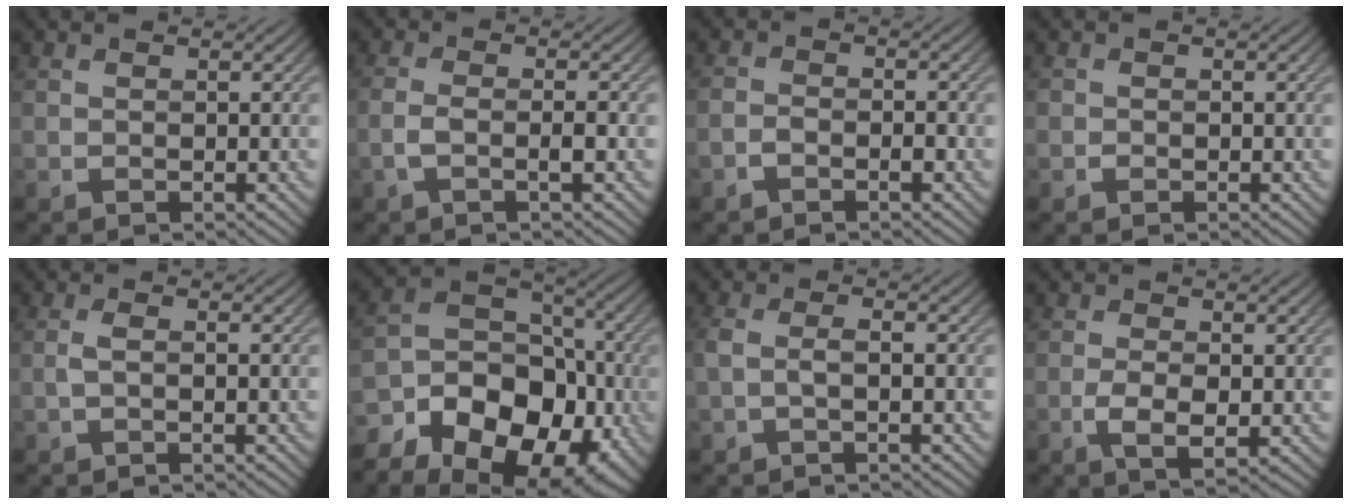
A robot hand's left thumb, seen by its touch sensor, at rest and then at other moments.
{"total": 2.8, "force": [-1.0, 0.7, 2.6], "torque": [-0.057, 0.004, -0.028]}
{"total": 2.2, "force": [-1.4, 1.0, 1.4], "torque": [-0.024, 0.005, -0.031]}
{"total": 0.7, "force": [-0.3, 0.6, 0.1], "torque": [0.000, -0.003, -0.008]}
{"total": 1.7, "force": [-0.4, 0.4, 1.6], "torque": [-0.036, 0.007, -0.014]}
{"total": 19.5, "force": [-9.6, 13.9, 9.9], "torque": [-0.210, -0.038, -0.122]}
{"total": 2.4, "force": [-0.7, 0.5, 2.2], "torque": [-0.048, 0.006, -0.021]}
{"total": 3.8, "force": [-1.0, 1.8, 3.1], "torque": [-0.068, -0.005, -0.018]}